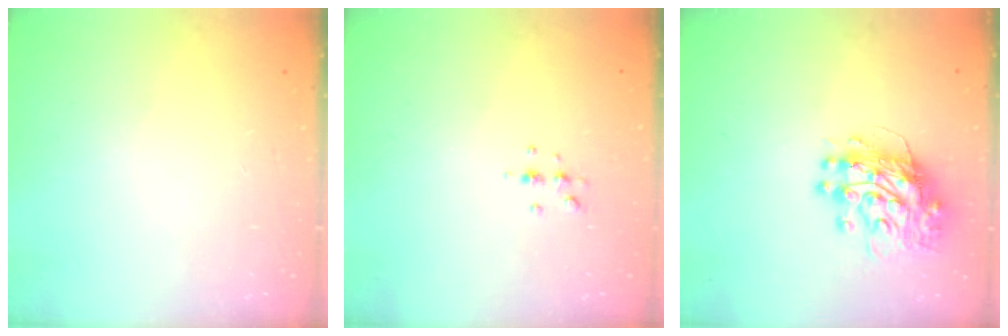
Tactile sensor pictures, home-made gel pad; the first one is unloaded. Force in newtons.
{"total": 4.4, "press": 4.3, "slide": 0.6}
{"total": 11.4, "press": 11.4, "slide": 1.0}